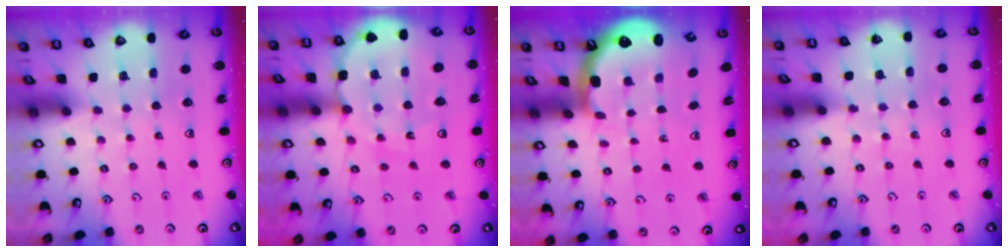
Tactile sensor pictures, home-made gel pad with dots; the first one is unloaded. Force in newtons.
{"total": 12.5, "press": 12.0, "slide": 3.3}
{"total": 1.5, "press": 1.4, "slide": 0.6}
{"total": 4.8, "press": 4.4, "slide": 1.9}